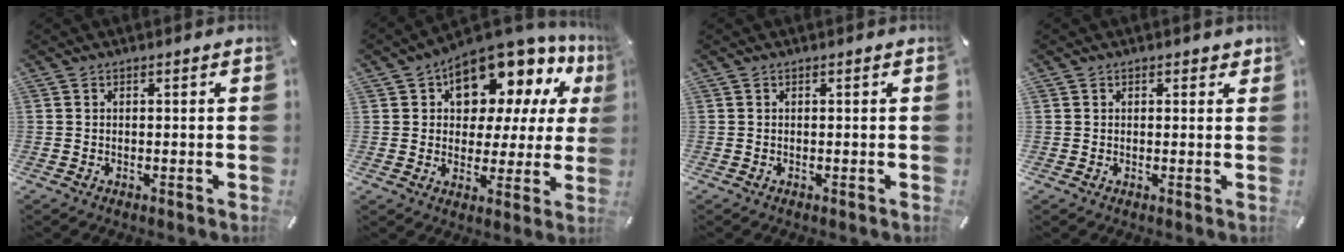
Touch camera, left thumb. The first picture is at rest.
{"total": 12.9, "force": [9.4, 7.2, 5.2], "torque": [-0.083, -0.089, 0.165]}
{"total": 0.0}
{"total": 1.9, "force": [1.1, 1.6, 0.0], "torque": [0.013, -0.003, 0.017]}